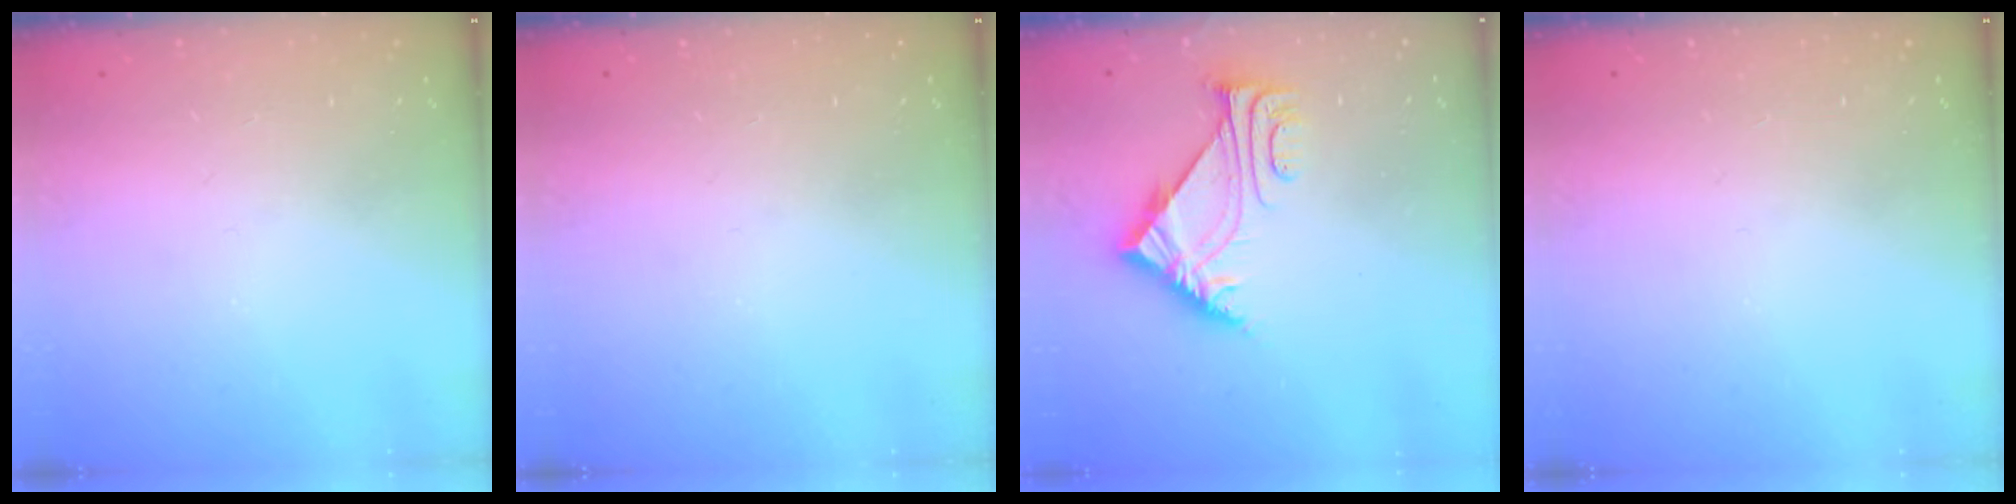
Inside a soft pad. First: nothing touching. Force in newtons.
{"total": 0.0}
{"total": 6.3, "press": 6.3, "slide": 0.3}
{"total": 0.0}